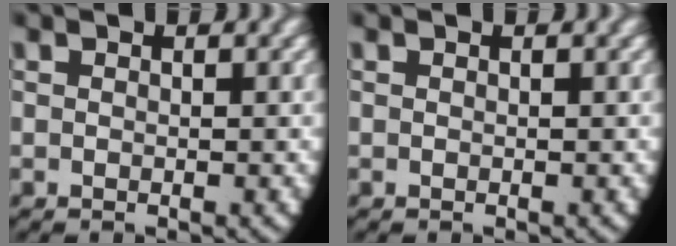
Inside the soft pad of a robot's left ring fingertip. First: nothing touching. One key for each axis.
{"total": 0.0}